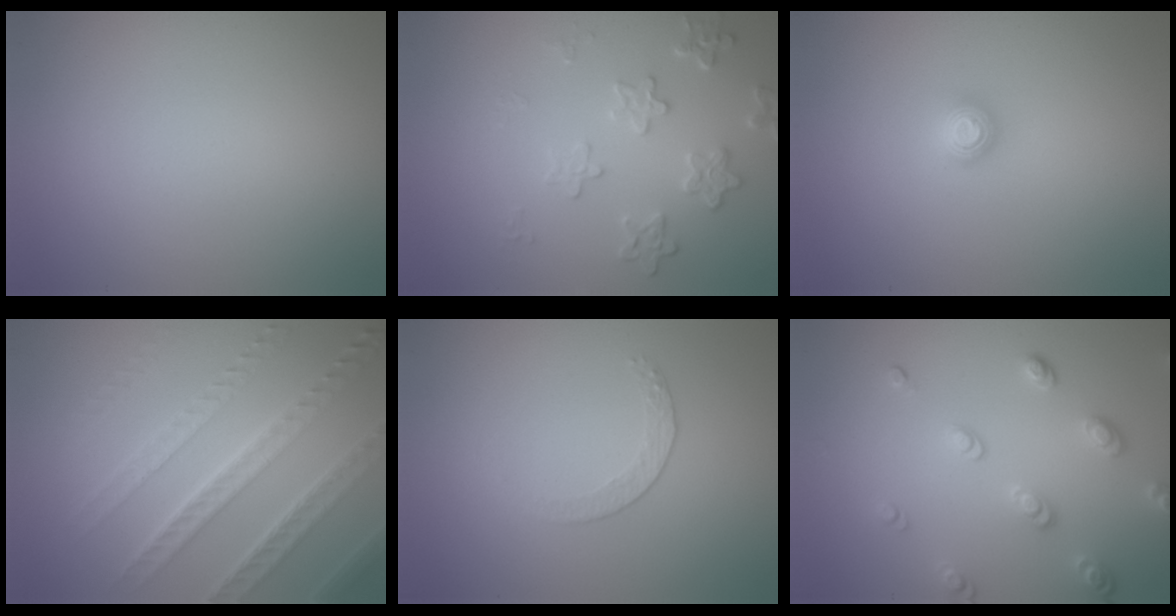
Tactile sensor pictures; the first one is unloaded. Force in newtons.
{"total": 2.6, "press": 2.0, "slide": 1.7}
{"total": 1.1, "press": 1.1, "slide": 0.1}
{"total": 7.3, "press": 5.3, "slide": 5.1}
{"total": 1.4, "press": 0.7, "slide": 1.2}
{"total": 2.9, "press": 2.6, "slide": 1.3}